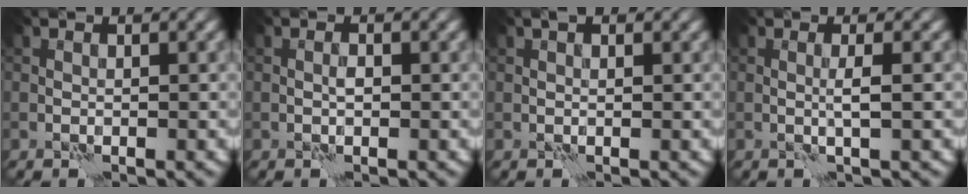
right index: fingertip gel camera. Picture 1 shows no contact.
{"total": 0.7, "force": [-0.2, 0.3, 0.6], "torque": [-0.013, 0.005, -0.003]}
{"total": 1.0, "force": [0.7, 0.4, 0.6], "torque": [-0.012, 0.002, 0.008]}
{"total": 1.5, "force": [0.1, 0.2, 1.5], "torque": [-0.028, 0.003, -0.002]}